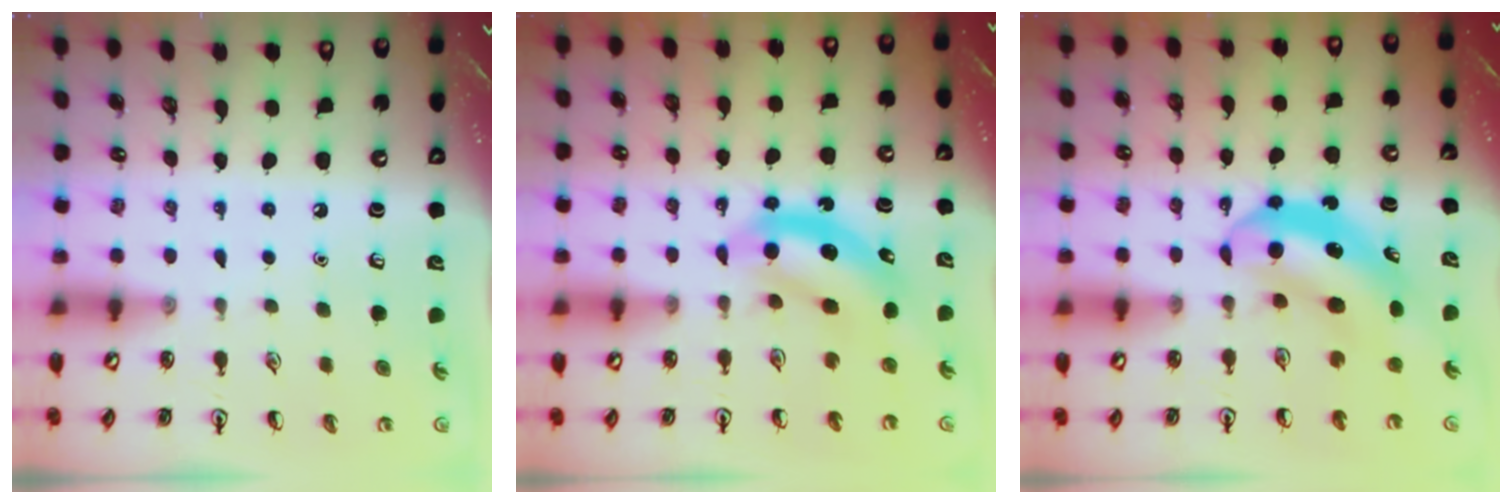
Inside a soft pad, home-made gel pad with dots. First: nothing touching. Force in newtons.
{"total": 5.8, "press": 5.7, "slide": 1.1}
{"total": 5.4, "press": 5.3, "slide": 1.1}